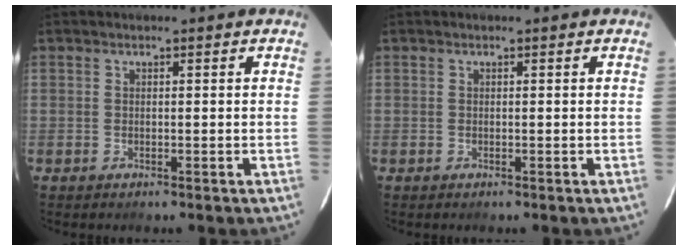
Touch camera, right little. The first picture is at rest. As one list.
[{"total": 0.0}]